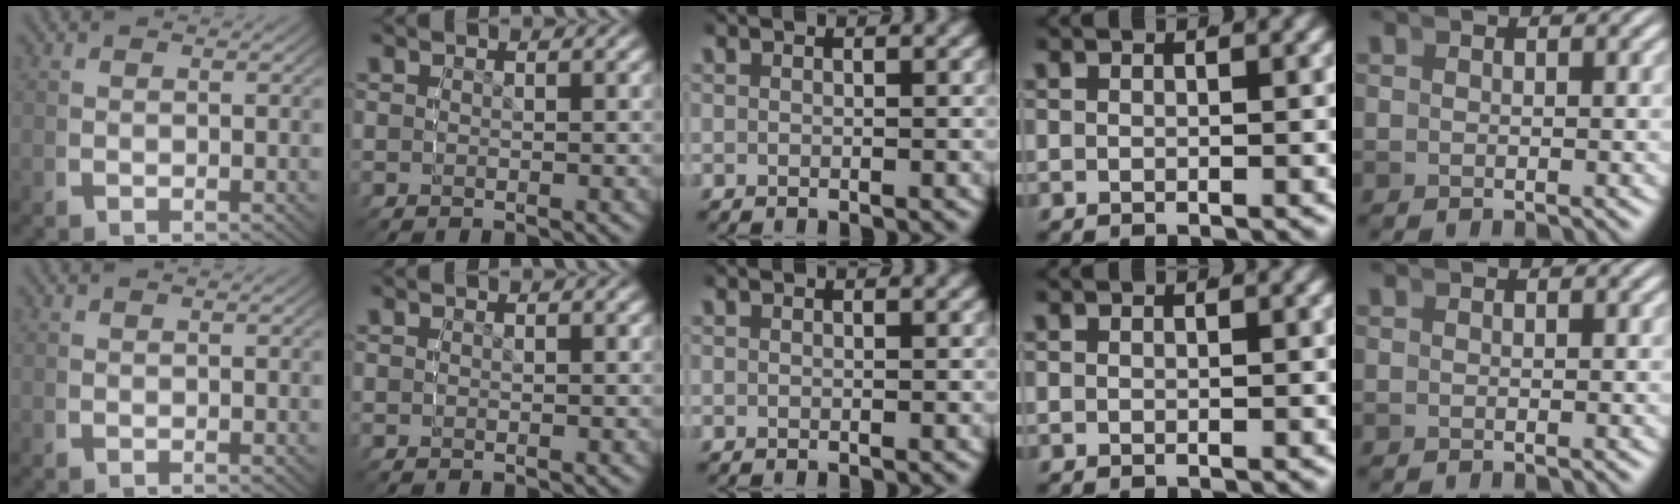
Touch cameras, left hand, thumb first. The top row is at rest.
{}